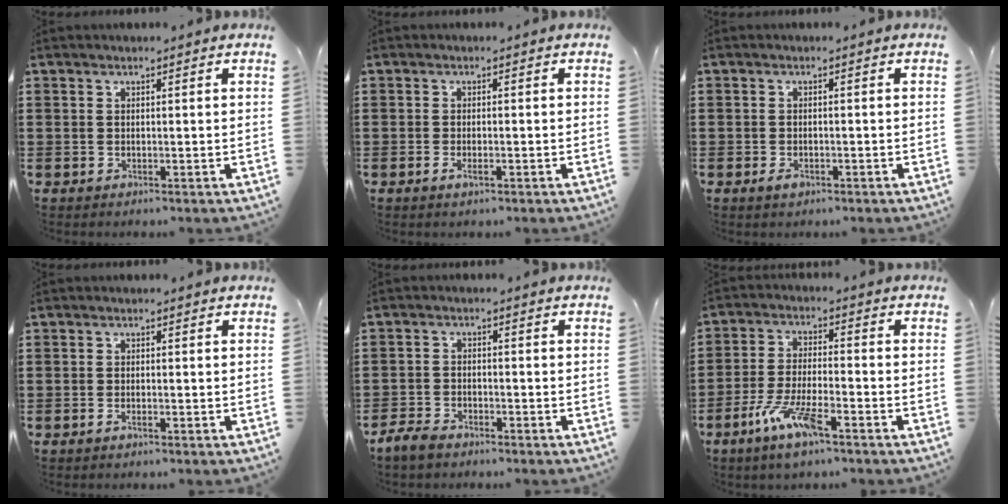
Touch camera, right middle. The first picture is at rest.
{"total": 1.3, "force": [-0.6, 0.5, 1.1], "torque": [-0.030, -0.005, -0.012]}
{"total": 1.4, "force": [-0.8, 0.9, 0.6], "torque": [-0.012, 0.000, -0.017]}
{"total": 0.8, "force": [-0.5, 0.2, 0.6], "torque": [-0.013, -0.003, -0.009]}
{"total": 3.2, "force": [-2.8, 1.3, 0.9], "torque": [-0.032, 0.001, -0.062]}
{"total": 7.9, "force": [-4.9, 1.7, 6.0], "torque": [-0.133, -0.008, -0.092]}